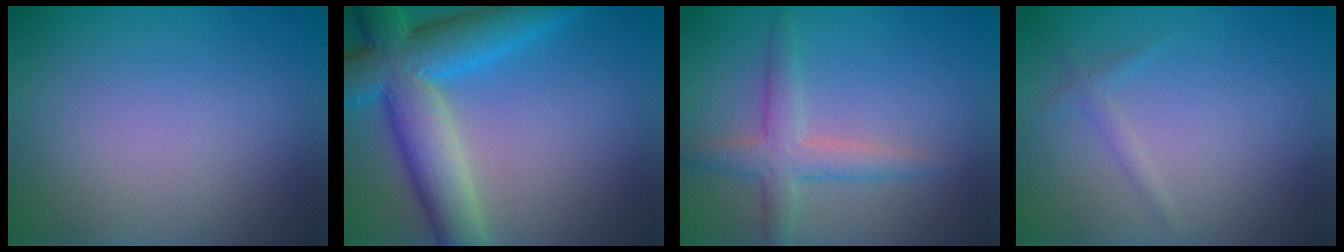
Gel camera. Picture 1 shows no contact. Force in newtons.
{"total": 9.7, "press": 9.7, "slide": 0.7}
{"total": 3.0, "press": 3.0, "slide": 0.1}
{"total": 0.9, "press": 0.9, "slide": 0.1}